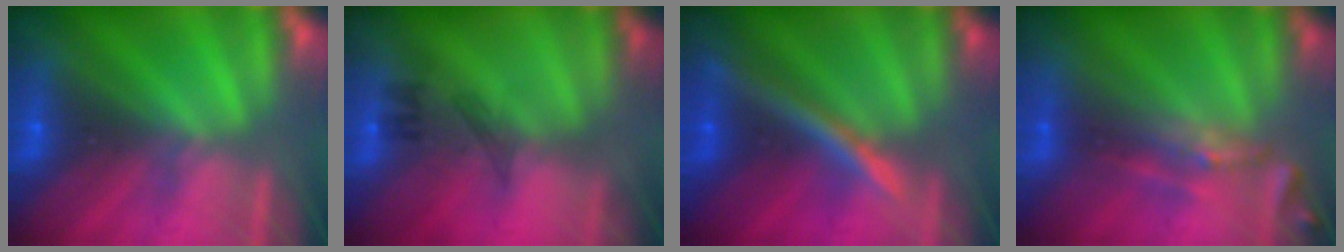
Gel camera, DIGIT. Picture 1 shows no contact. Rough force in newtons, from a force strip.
{"total": 2.3}
{"total": 2.4}
{"total": 2.5}